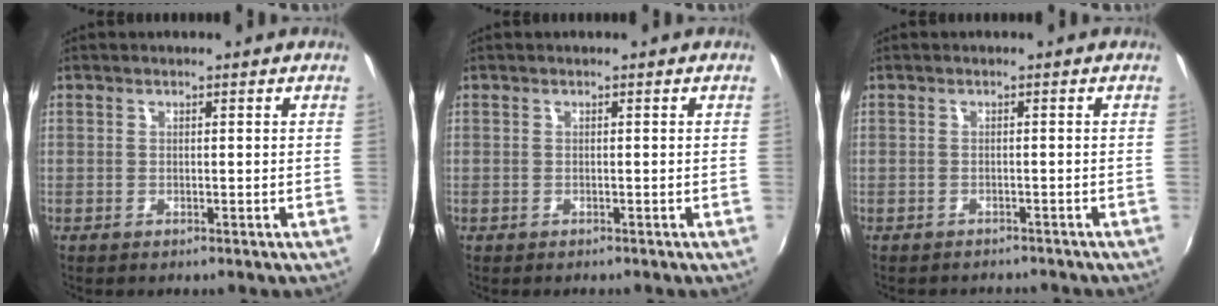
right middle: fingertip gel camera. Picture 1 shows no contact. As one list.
[{"total": 0.8, "force": [0.2, -0.7, -0.3], "torque": [0.011, -0.004, 0.002]}, {"total": 2.2, "force": [-2.2, 0.3, 0.2], "torque": [-0.007, -0.007, -0.031]}]